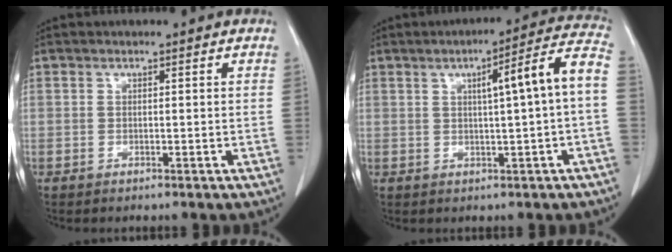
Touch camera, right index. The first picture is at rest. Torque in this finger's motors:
{"motor_torque": [0.73, -0.12, 0.40, 0.10]}